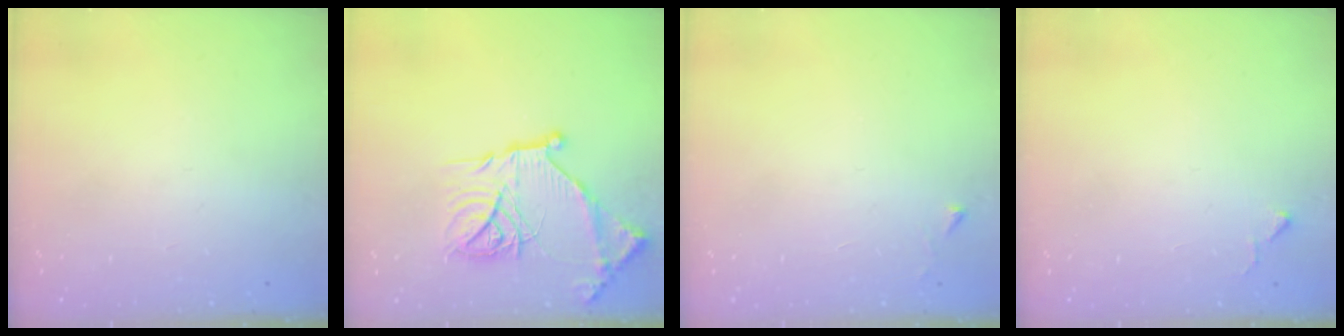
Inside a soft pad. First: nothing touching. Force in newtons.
{"total": 20.2, "press": 20.1, "slide": 1.9}
{"total": 2.3, "press": 2.3, "slide": 0.4}
{"total": 4.2, "press": 4.1, "slide": 0.7}